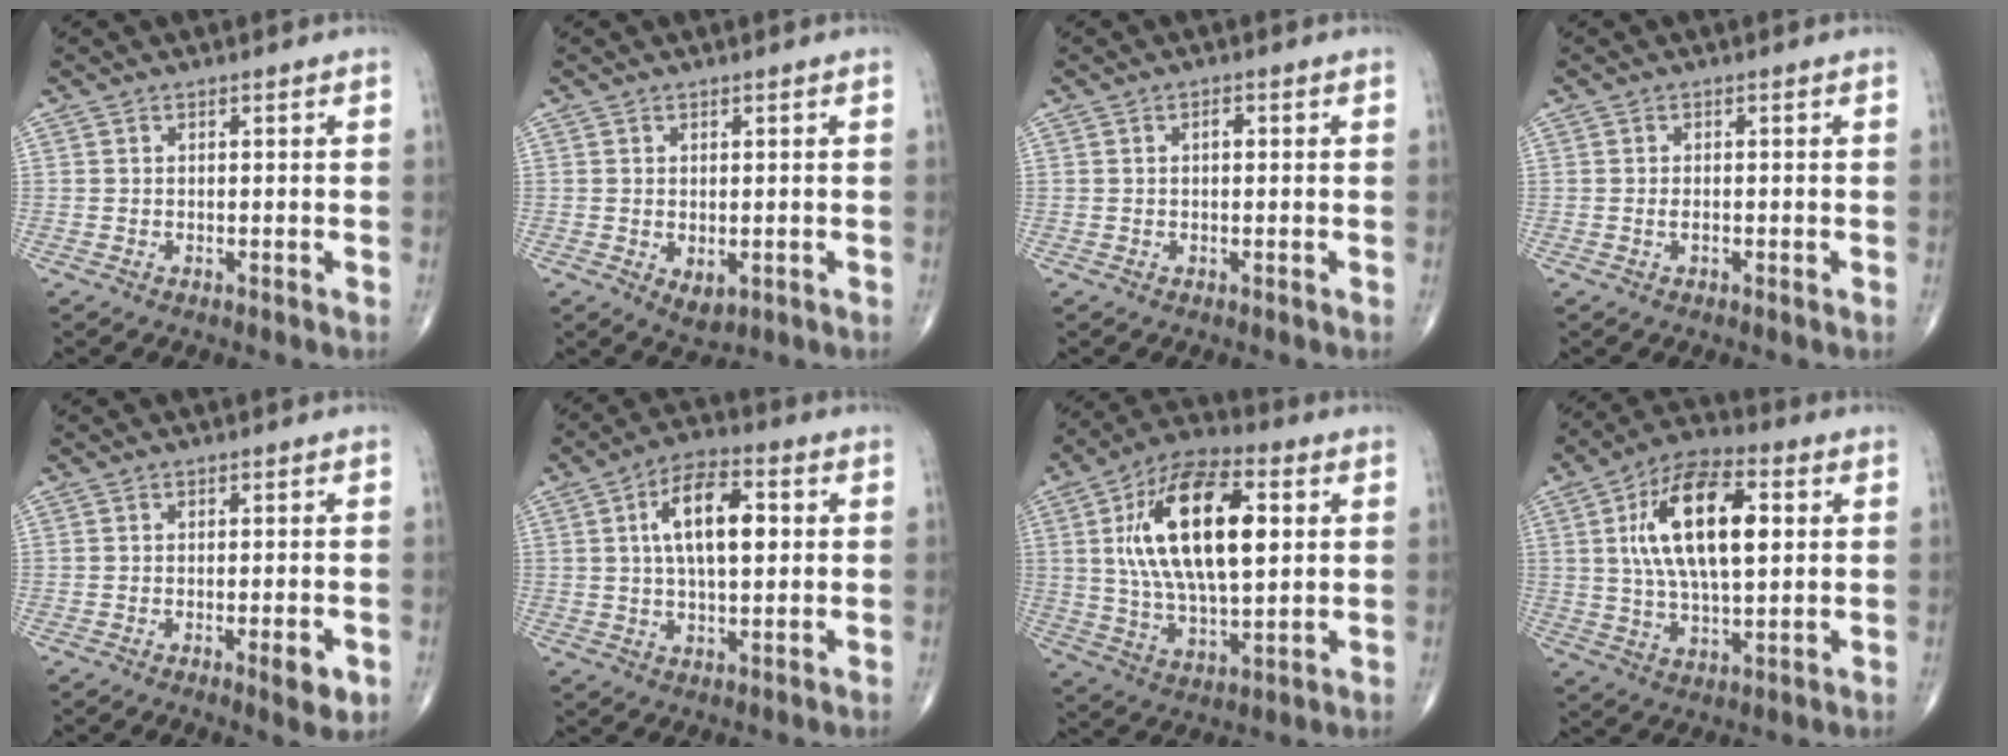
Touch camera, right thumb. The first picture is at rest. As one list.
[{"total": 3.0, "force": [-0.5, 1.9, 2.3], "torque": [-0.030, -0.005, 0.003]}, {"total": 1.1, "force": [0.1, 0.6, 0.9], "torque": [-0.010, 0.003, -0.001]}, {"total": 1.1, "force": [-0.3, 0.5, 0.9], "torque": [-0.017, 0.000, -0.006]}, {"total": 4.2, "force": [-1.5, 1.2, 3.7], "torque": [-0.044, -0.005, -0.016]}, {"total": 12.1, "force": [2.3, 5.7, 10.4], "torque": [-0.162, 0.011, 0.034]}, {"total": 22.4, "force": [4.6, 10.4, 19.2], "torque": [-0.329, 0.000, 0.076]}, {"total": 18.3, "force": [3.8, 8.5, 15.7], "torque": [-0.265, 0.007, 0.065]}]